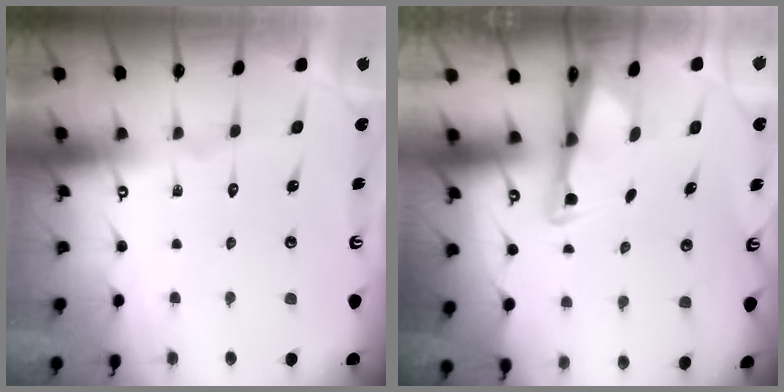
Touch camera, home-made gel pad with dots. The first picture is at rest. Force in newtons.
{"total": 2.7, "press": 2.6, "slide": 0.5}